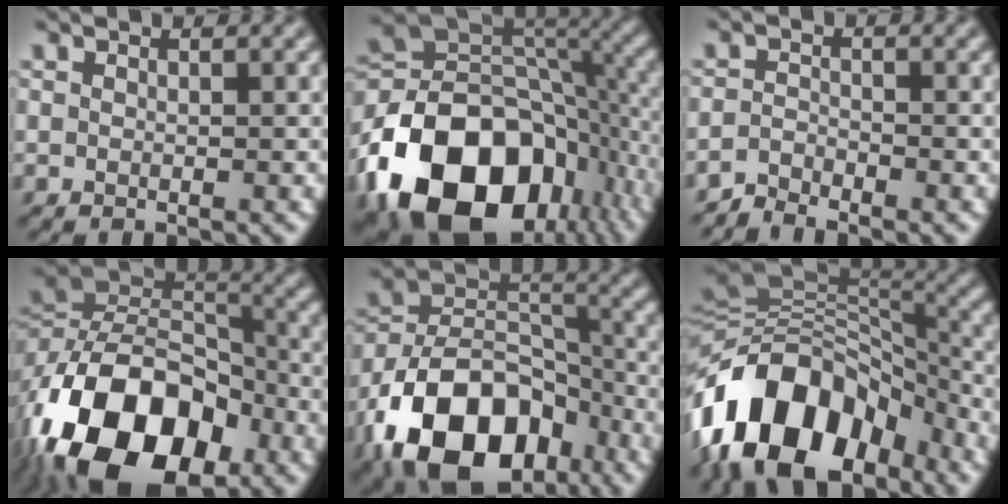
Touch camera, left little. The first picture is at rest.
{"total": 18.0, "force": [-8.2, 12.0, 10.6], "torque": [-0.204, -0.017, -0.145]}
{"total": 2.0, "force": [-2.0, 0.2, 0.2], "torque": [-0.005, 0.004, -0.048]}
{"total": 18.0, "force": [-9.1, 11.4, 10.5], "torque": [-0.194, -0.001, -0.163]}
{"total": 14.5, "force": [-8.1, 9.0, 8.0], "torque": [-0.153, 0.007, -0.151]}
{"total": 14.4, "force": [-7.7, 8.5, 8.7], "torque": [-0.163, 0.026, -0.151]}